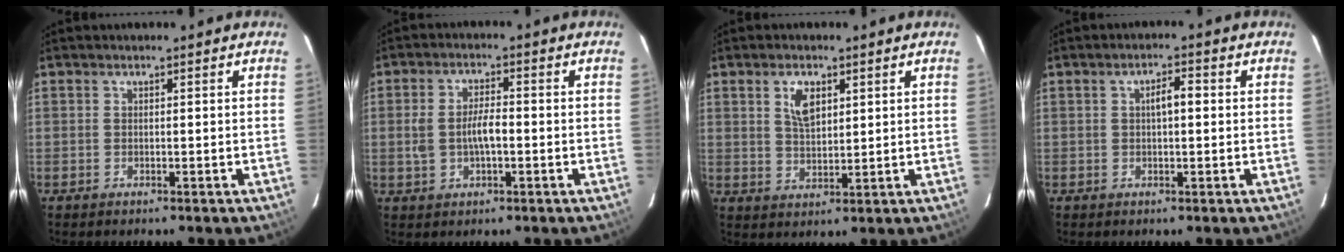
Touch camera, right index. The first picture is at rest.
{"total": 5.9, "force": [-0.8, 2.7, 5.1], "torque": [-0.104, 0.006, -0.010]}
{"total": 5.2, "force": [2.2, 2.7, 3.9], "torque": [-0.069, 0.005, 0.044]}
{"total": 3.1, "force": [0.4, 1.1, 2.8], "torque": [-0.050, 0.011, 0.007]}